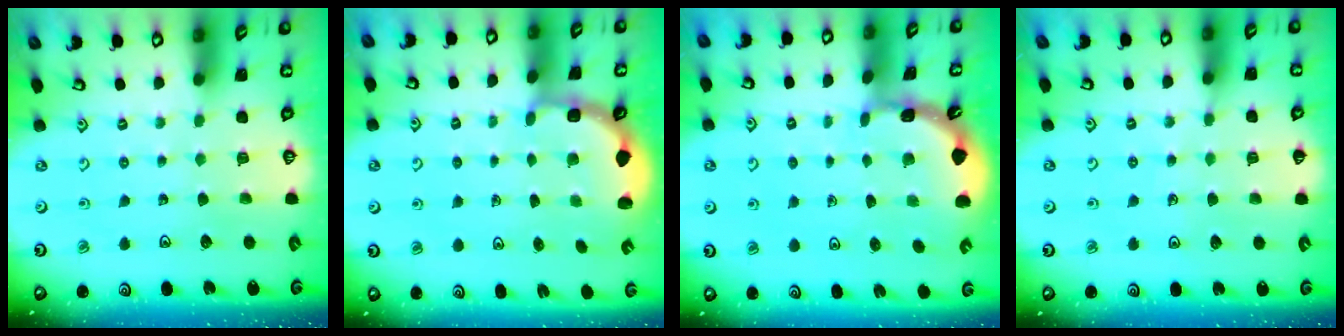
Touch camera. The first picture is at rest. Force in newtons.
{"total": 2.8, "press": 2.4, "slide": 1.4}
{"total": 1.7, "press": 1.7, "slide": 0.1}
{"total": 4.4, "press": 4.4, "slide": 0.6}